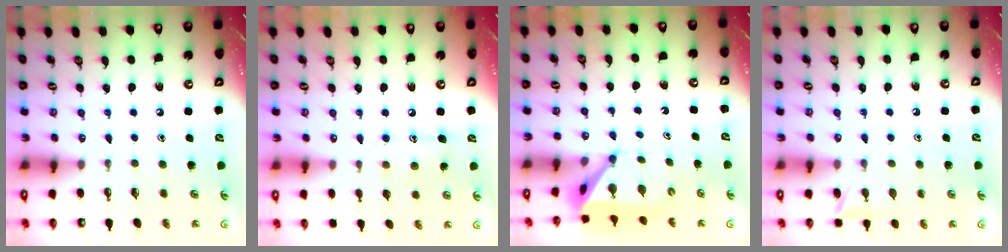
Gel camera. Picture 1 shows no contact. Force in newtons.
{"total": 9.3, "press": 9.3, "slide": 0.7}
{"total": 4.9, "press": 4.9, "slide": 0.6}
{"total": 5.5, "press": 5.5, "slide": 0.6}